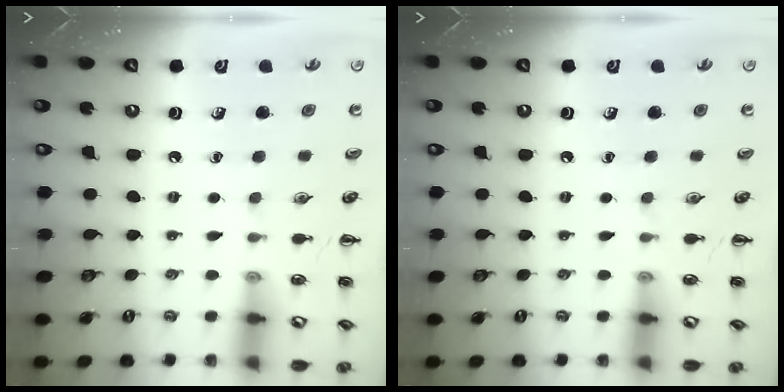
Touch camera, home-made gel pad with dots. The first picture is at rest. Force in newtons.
{"total": 0.0}